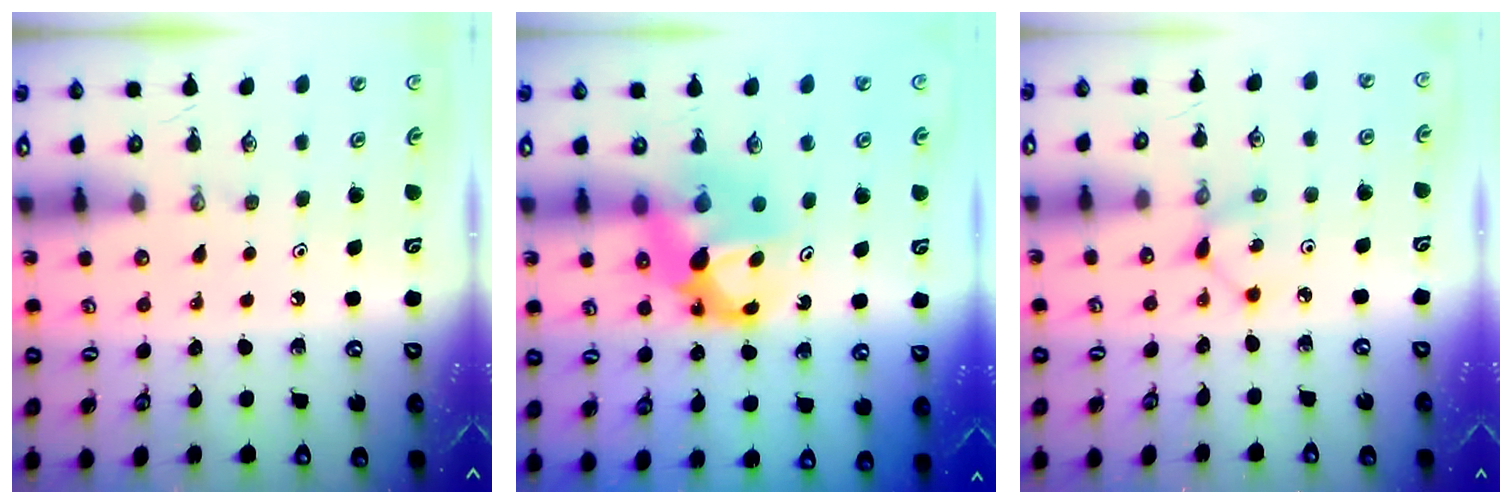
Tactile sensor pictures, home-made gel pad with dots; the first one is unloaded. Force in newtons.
{"total": 8.1, "press": 8.1, "slide": 0.5}
{"total": 1.5, "press": 1.5, "slide": 0.1}